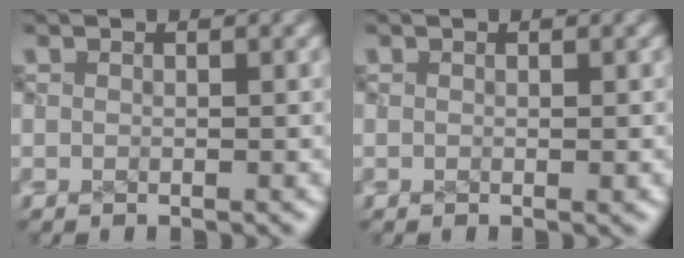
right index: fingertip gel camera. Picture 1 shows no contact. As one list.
[{"total": 0.0}]